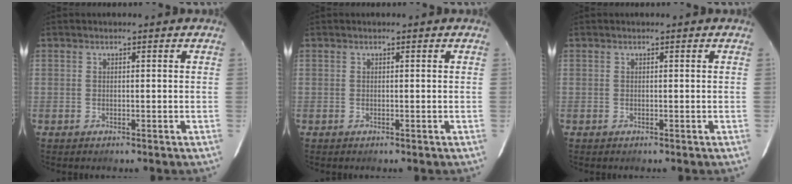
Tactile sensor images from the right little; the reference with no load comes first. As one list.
[{"total": 0.0}, {"total": 0.0}]